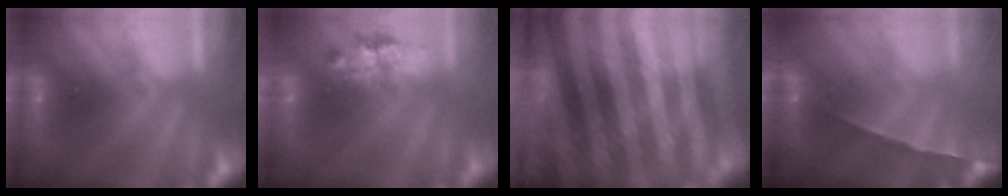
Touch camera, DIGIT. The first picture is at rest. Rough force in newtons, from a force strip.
{"total": 2.4}
{"total": 6.9}
{"total": 1.5}